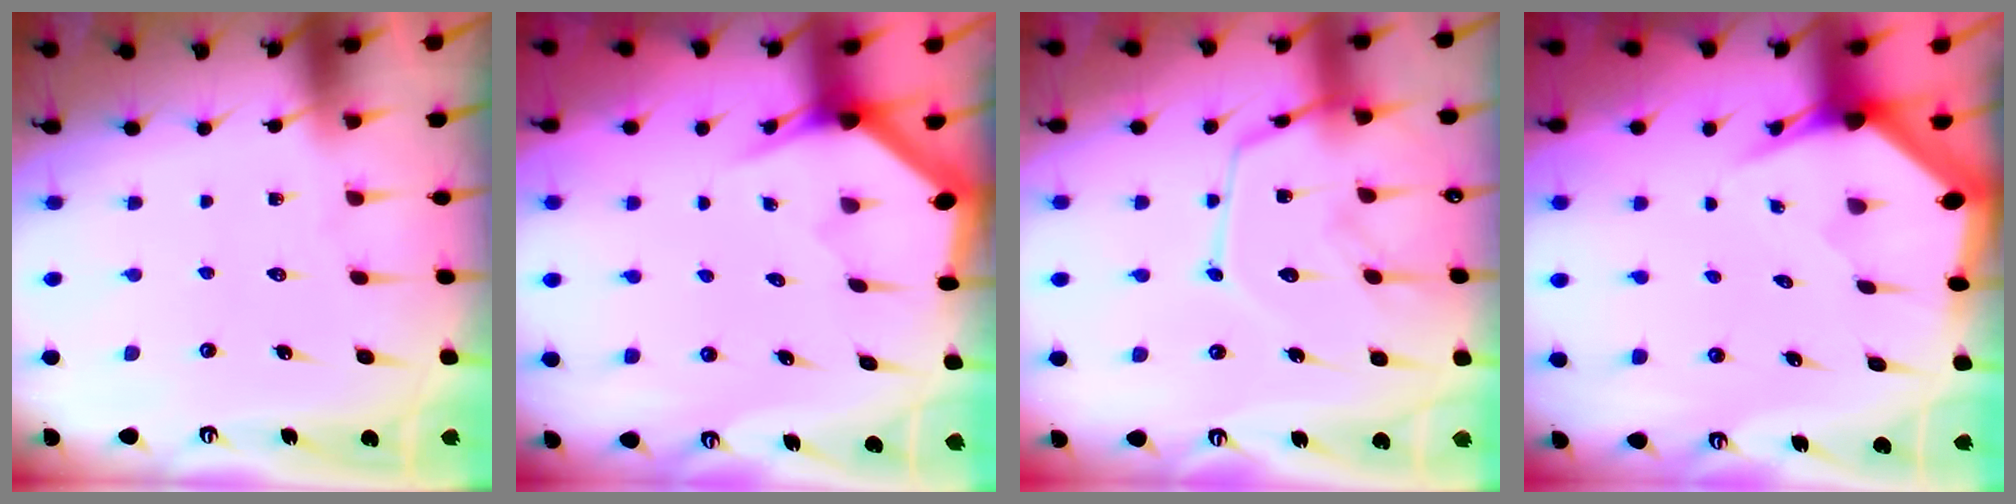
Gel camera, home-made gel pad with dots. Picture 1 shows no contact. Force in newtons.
{"total": 3.0, "press": 3.0, "slide": 0.0}
{"total": 14.0, "press": 14.0, "slide": 1.0}
{"total": 3.4, "press": 3.4, "slide": 0.2}